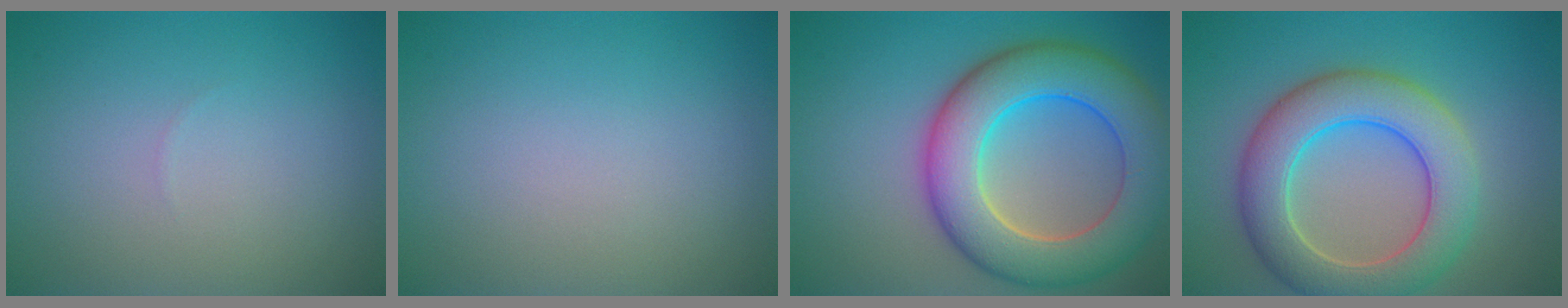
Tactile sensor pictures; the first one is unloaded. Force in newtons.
{"total": 0.0}
{"total": 10.4, "press": 10.4, "slide": 0.7}
{"total": 7.9, "press": 7.9, "slide": 0.3}